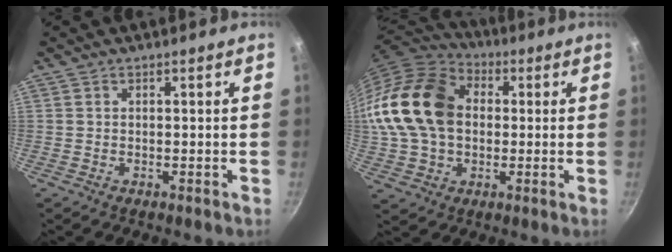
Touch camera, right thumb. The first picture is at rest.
{"total": 22.3, "force": [2.3, 16.2, 15.1], "torque": [-0.292, 0.036, 0.036]}